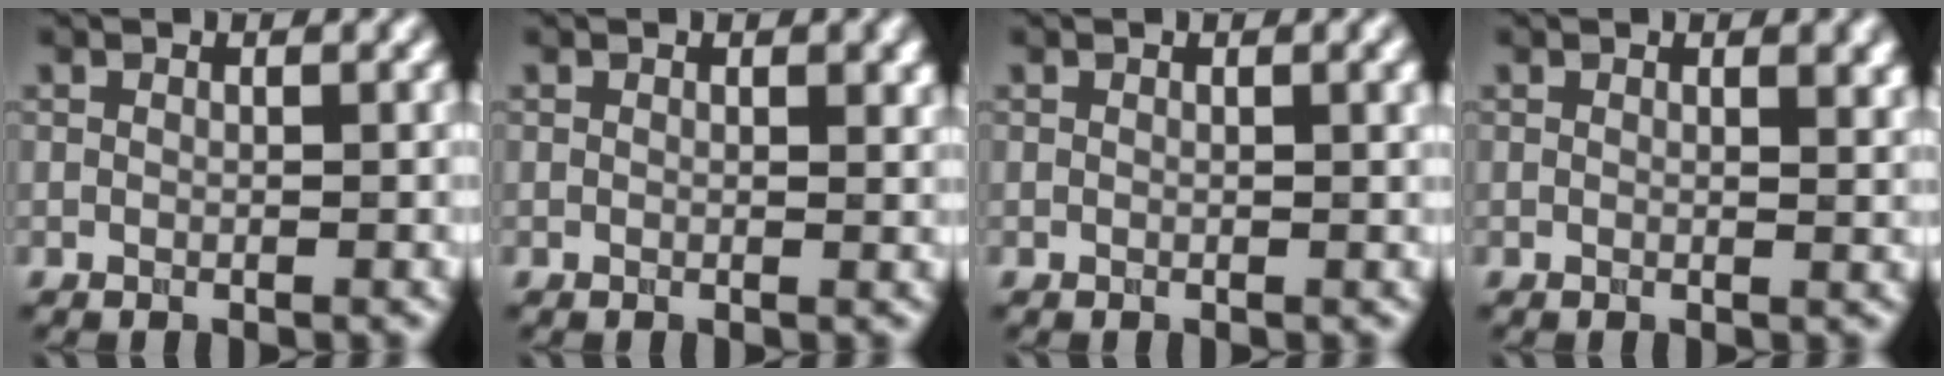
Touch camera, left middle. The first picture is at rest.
{"total": 1.1, "force": [0.5, 0.4, 0.9], "torque": [-0.010, -0.001, 0.008]}
{"total": 1.1, "force": [0.4, 0.2, 1.0], "torque": [-0.011, 0.003, 0.004]}
{"total": 1.9, "force": [0.9, 0.7, 1.5], "torque": [-0.013, -0.001, 0.014]}